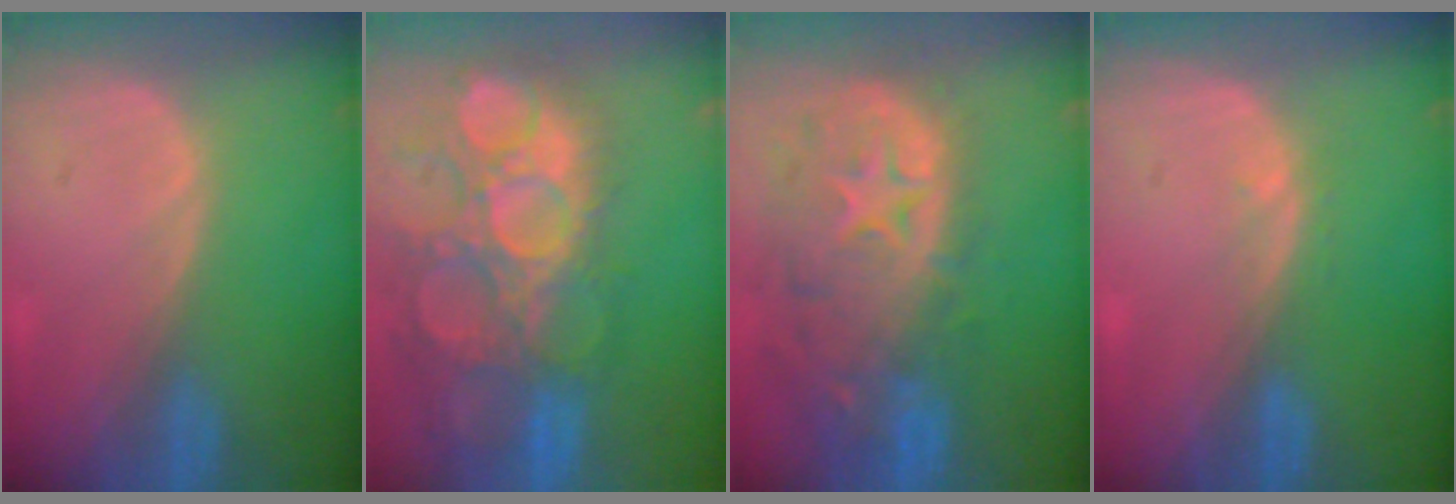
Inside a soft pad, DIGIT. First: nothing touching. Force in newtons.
{"total": 15.1, "press": 12.6, "slide": 8.3}
{"total": 13.4, "press": 11.1, "slide": 7.5}
{"total": 0.7, "press": 0.7, "slide": 0.2}